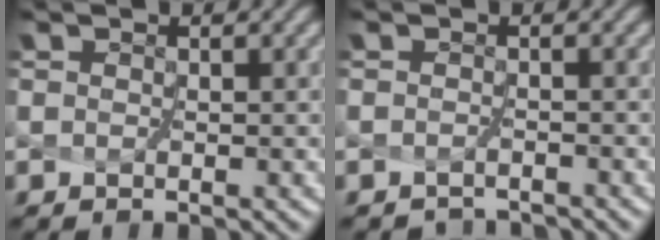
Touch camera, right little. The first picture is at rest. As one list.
[{"total": 2.1, "force": [-2.0, 0.1, -0.4], "torque": [0.008, -0.011, -0.038]}]